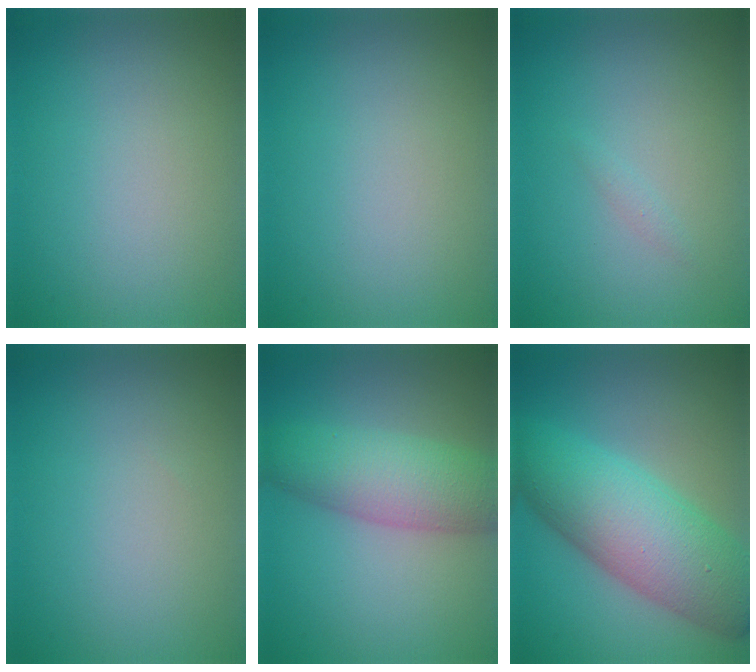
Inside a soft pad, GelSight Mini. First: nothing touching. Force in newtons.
{"total": 0.0}
{"total": 0.5, "press": 0.5, "slide": 0.0}
{"total": 0.0}
{"total": 6.1, "press": 6.1, "slide": 0.2}
{"total": 9.8, "press": 9.8, "slide": 0.3}